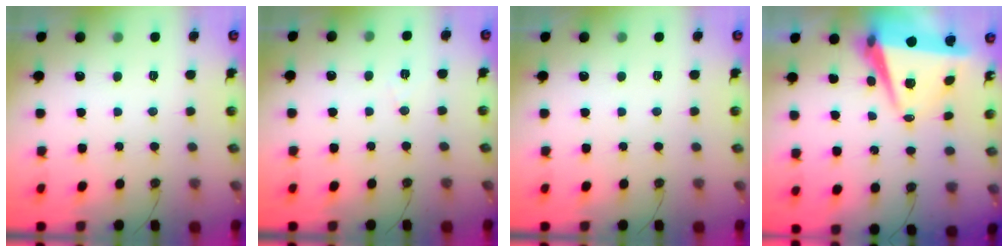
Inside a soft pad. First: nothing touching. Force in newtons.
{"total": 5.3, "press": 3.0, "slide": 4.4}
{"total": 0.0}
{"total": 7.7, "press": 6.3, "slide": 4.3}